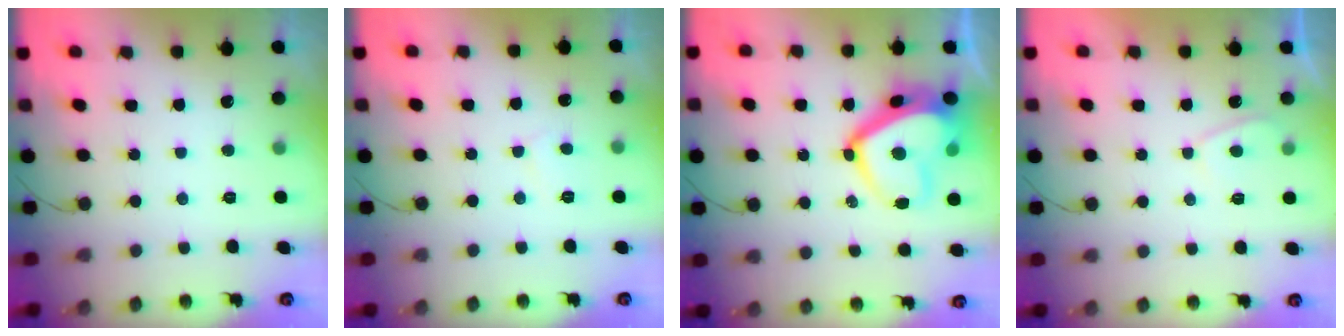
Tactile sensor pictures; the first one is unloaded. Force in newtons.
{"total": 3.0, "press": 3.0, "slide": 0.2}
{"total": 16.1, "press": 16.0, "slide": 1.7}
{"total": 2.5, "press": 2.4, "slide": 0.6}